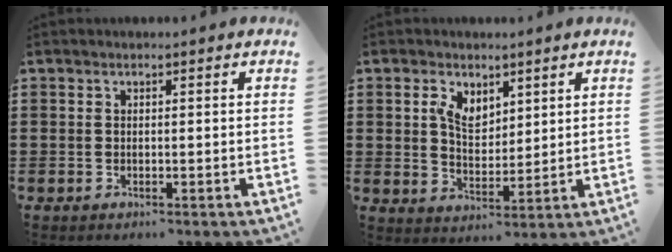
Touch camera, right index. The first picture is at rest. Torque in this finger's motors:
{"motor_torque": [0.88, 0.83, 0.41, 0.09]}